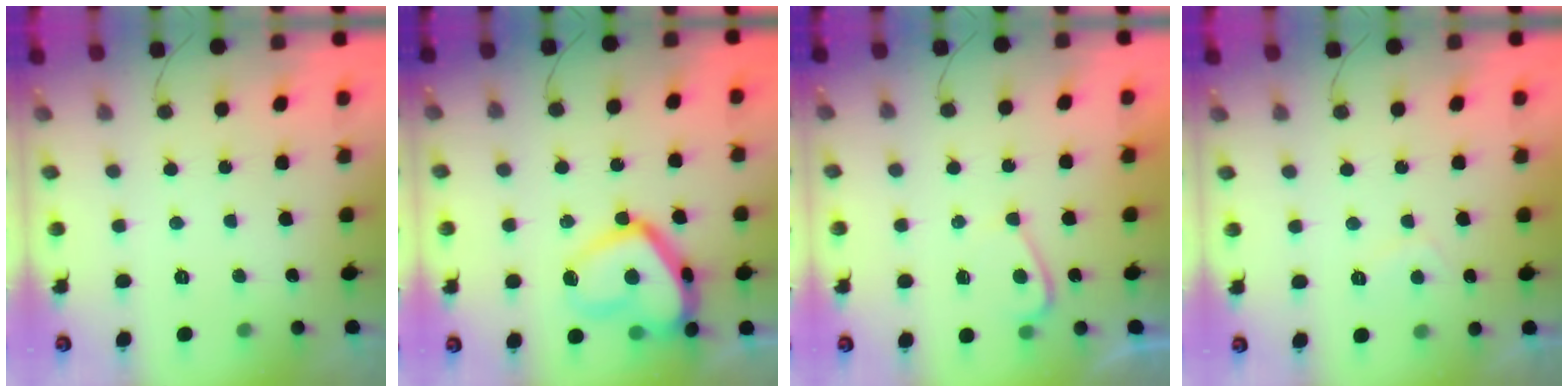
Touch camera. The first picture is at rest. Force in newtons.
{"total": 16.9, "press": 16.8, "slide": 1.5}
{"total": 2.7, "press": 2.7, "slide": 0.6}
{"total": 2.1, "press": 2.0, "slide": 0.9}